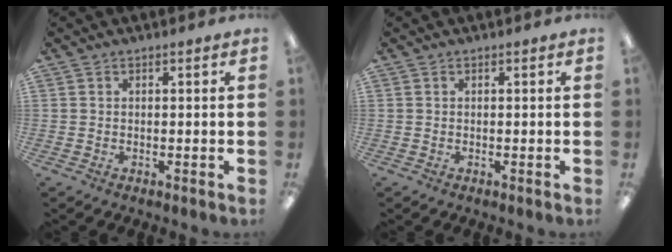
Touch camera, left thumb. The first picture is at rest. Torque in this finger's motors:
{"motor_torque": [0.02, 0.00, 0.13, -0.11, 0.00]}